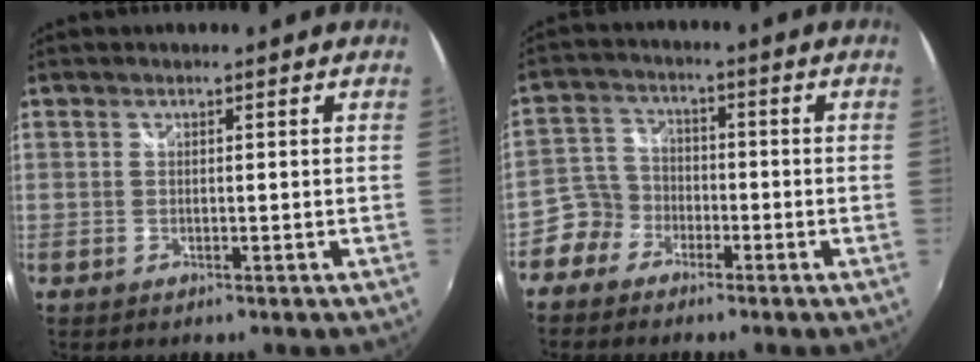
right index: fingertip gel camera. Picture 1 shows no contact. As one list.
[{"total": 5.4, "force": [-3.6, 4.1, 0.2], "torque": [-0.011, 0.025, -0.078]}]